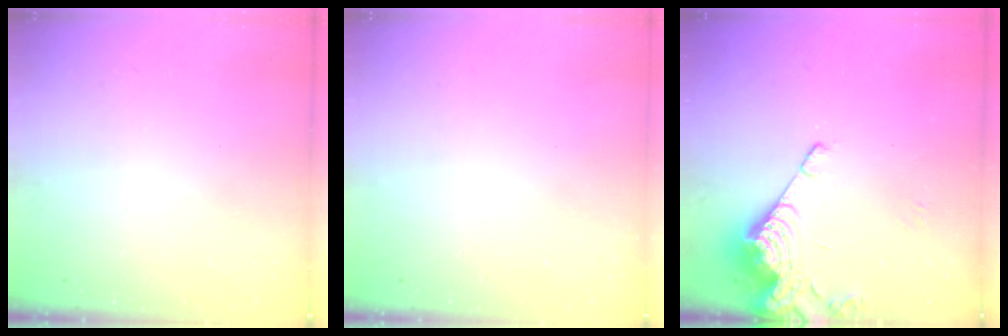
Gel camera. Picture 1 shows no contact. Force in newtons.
{"total": 0.0}
{"total": 13.5, "press": 13.5, "slide": 1.1}